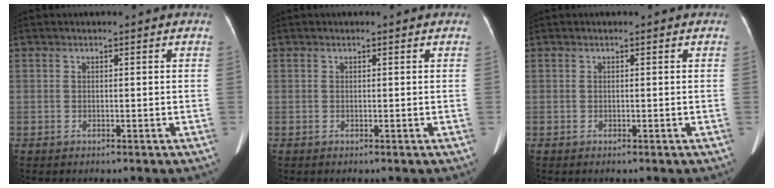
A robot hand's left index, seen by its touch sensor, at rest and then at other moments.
{"total": 0.0}
{"total": 0.0}